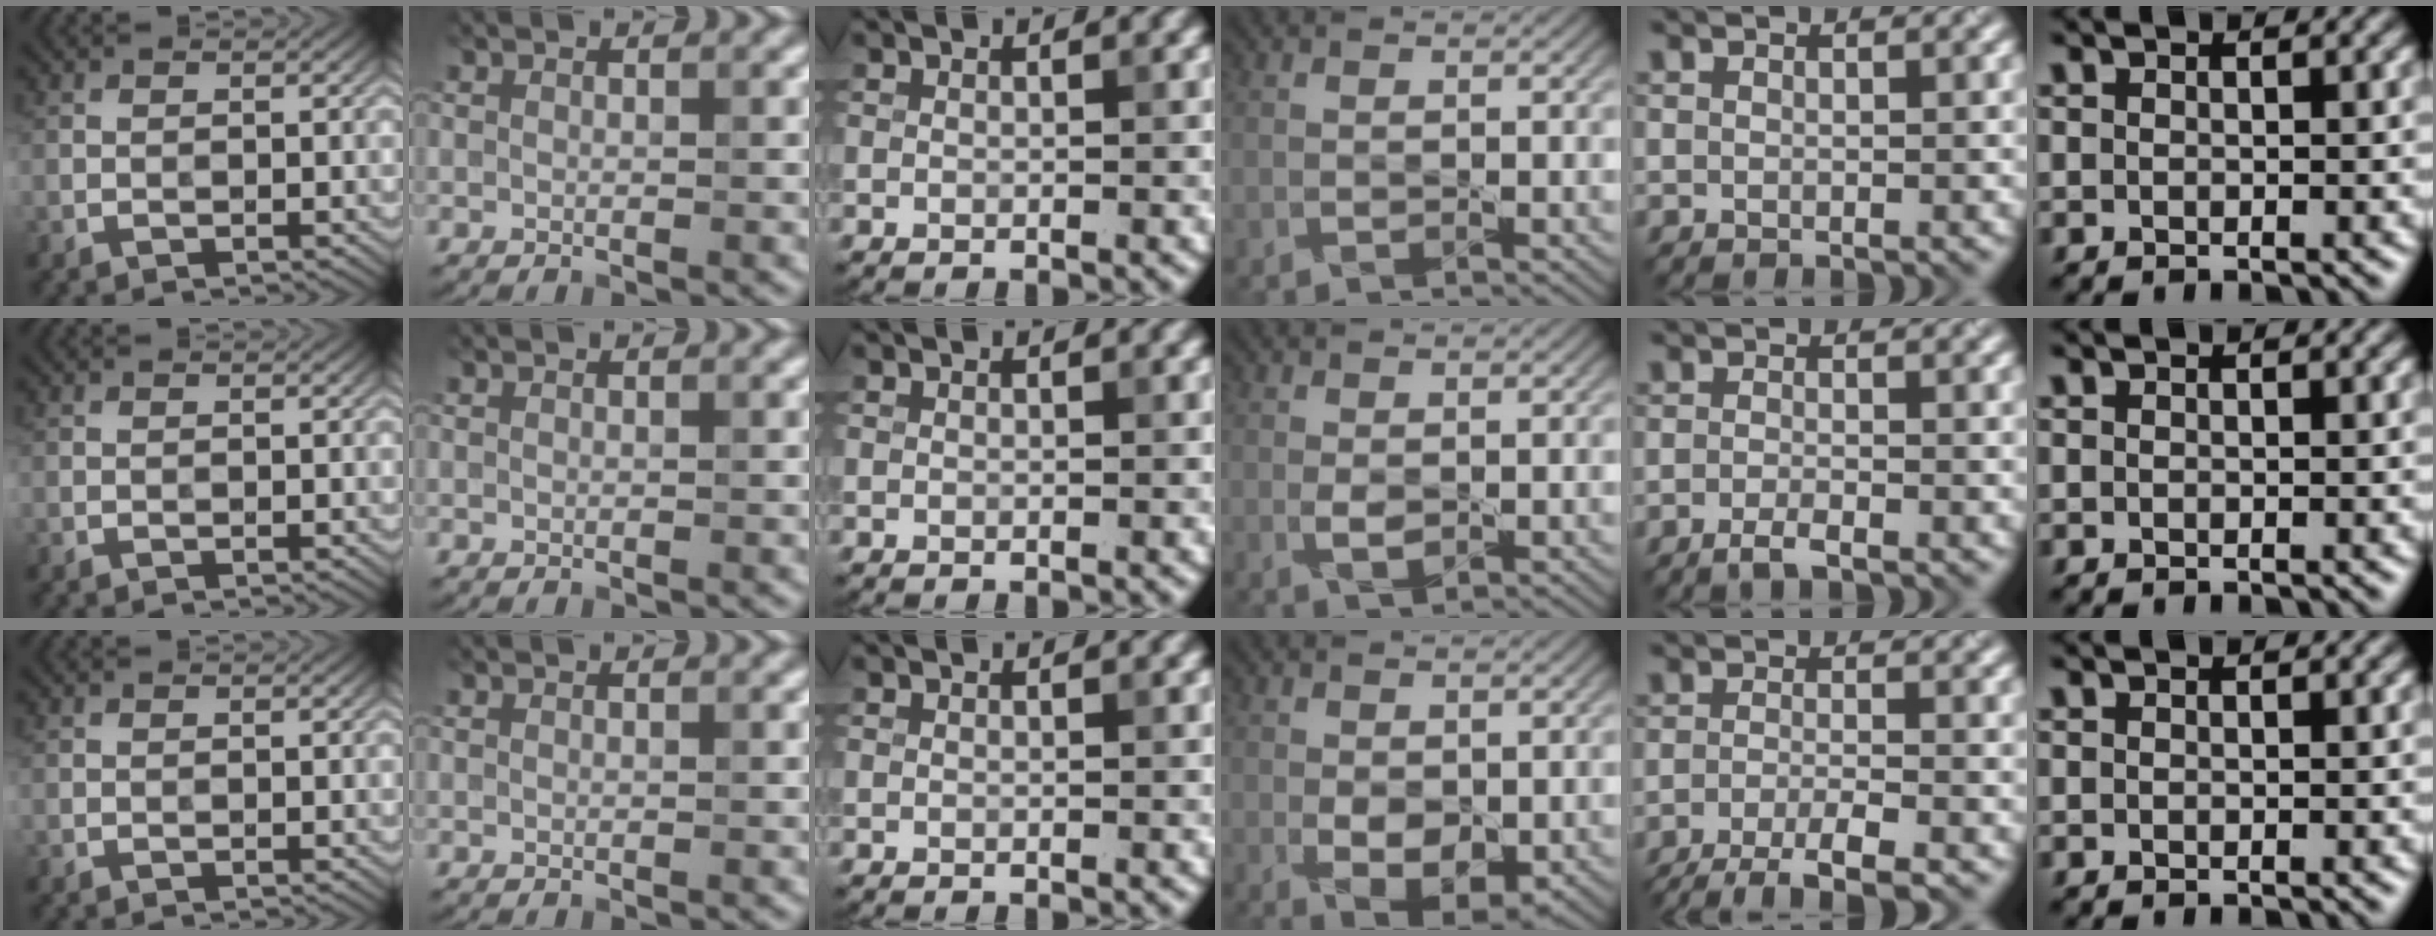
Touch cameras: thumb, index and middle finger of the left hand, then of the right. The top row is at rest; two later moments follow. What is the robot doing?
{"motion": "dispense", "object": "pipette"}